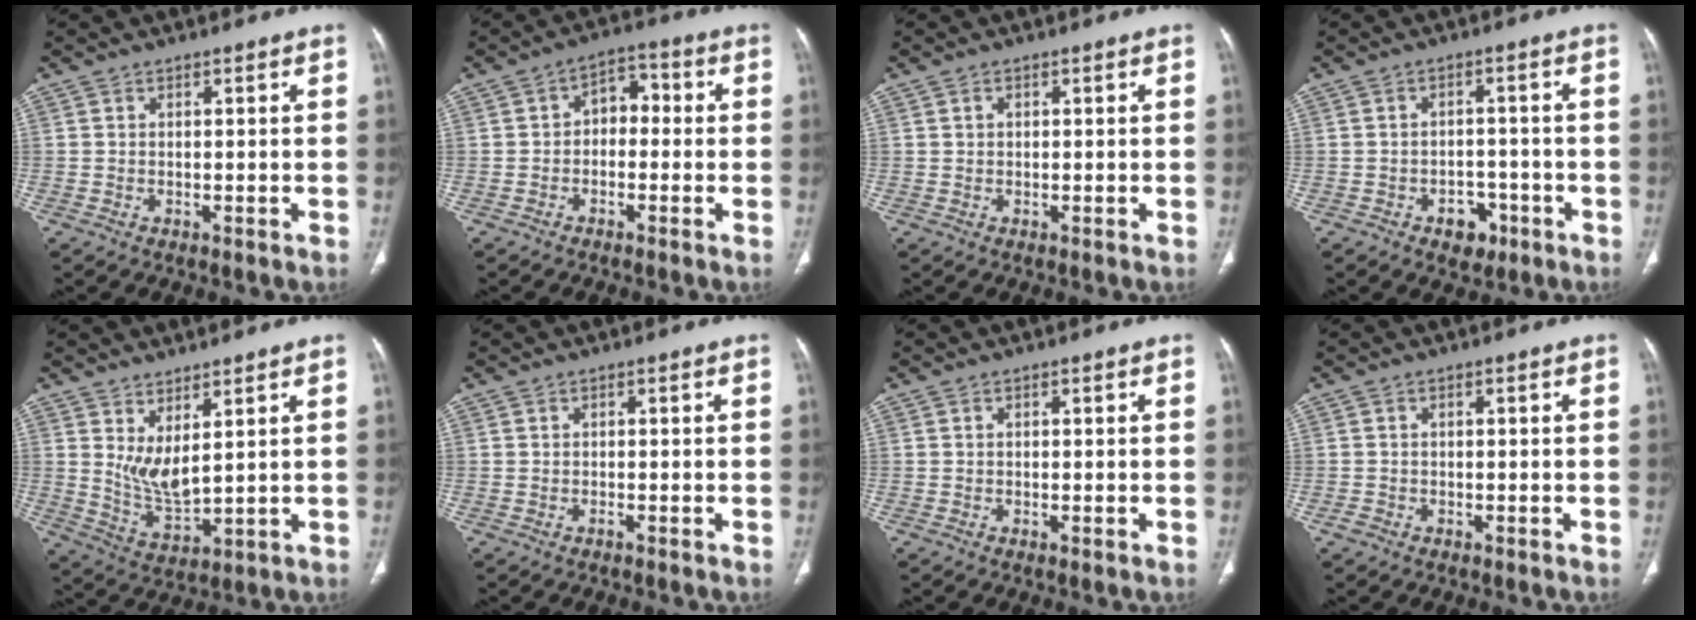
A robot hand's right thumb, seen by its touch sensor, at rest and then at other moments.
{"total": 5.6, "force": [-0.5, 4.0, 3.9], "torque": [-0.035, 0.028, -0.022]}
{"total": 0.7, "force": [0.2, 0.6, 0.3], "torque": [-0.003, 0.001, 0.004]}
{"total": 5.0, "force": [-2.6, 3.6, 2.4], "torque": [-0.009, 0.022, -0.032]}
{"total": 7.0, "force": [3.1, 2.5, 5.8], "torque": [-0.110, -0.044, 0.073]}
{"total": 0.0}
{"total": 0.0}
{"total": 1.0, "force": [-0.5, 0.8, 0.2], "torque": [-0.003, 0.002, -0.012]}